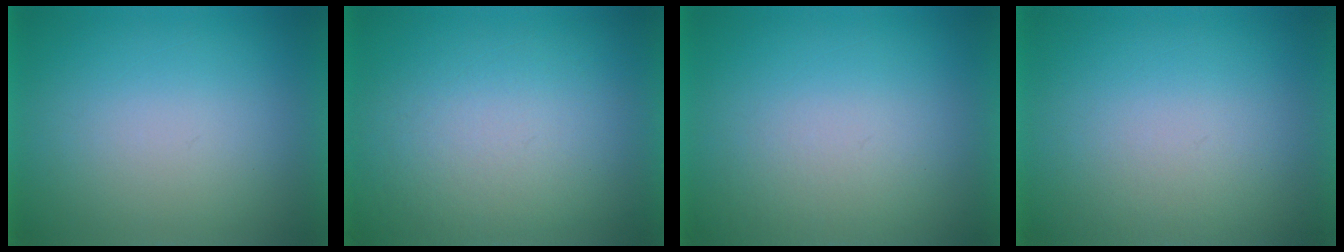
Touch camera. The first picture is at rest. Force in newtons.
{"total": 3.8}
{"total": 1.8}
{"total": 1.3}